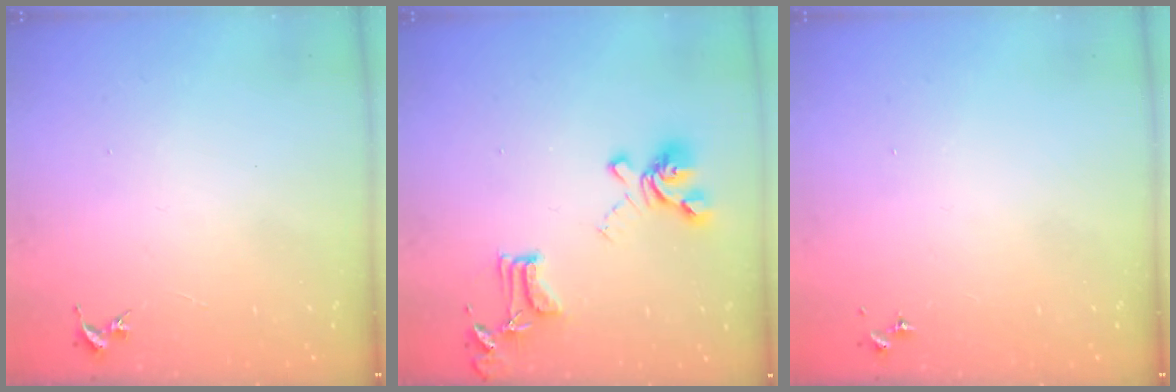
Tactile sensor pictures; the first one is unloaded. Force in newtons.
{"total": 15.9, "press": 15.9, "slide": 1.0}
{"total": 0.0}